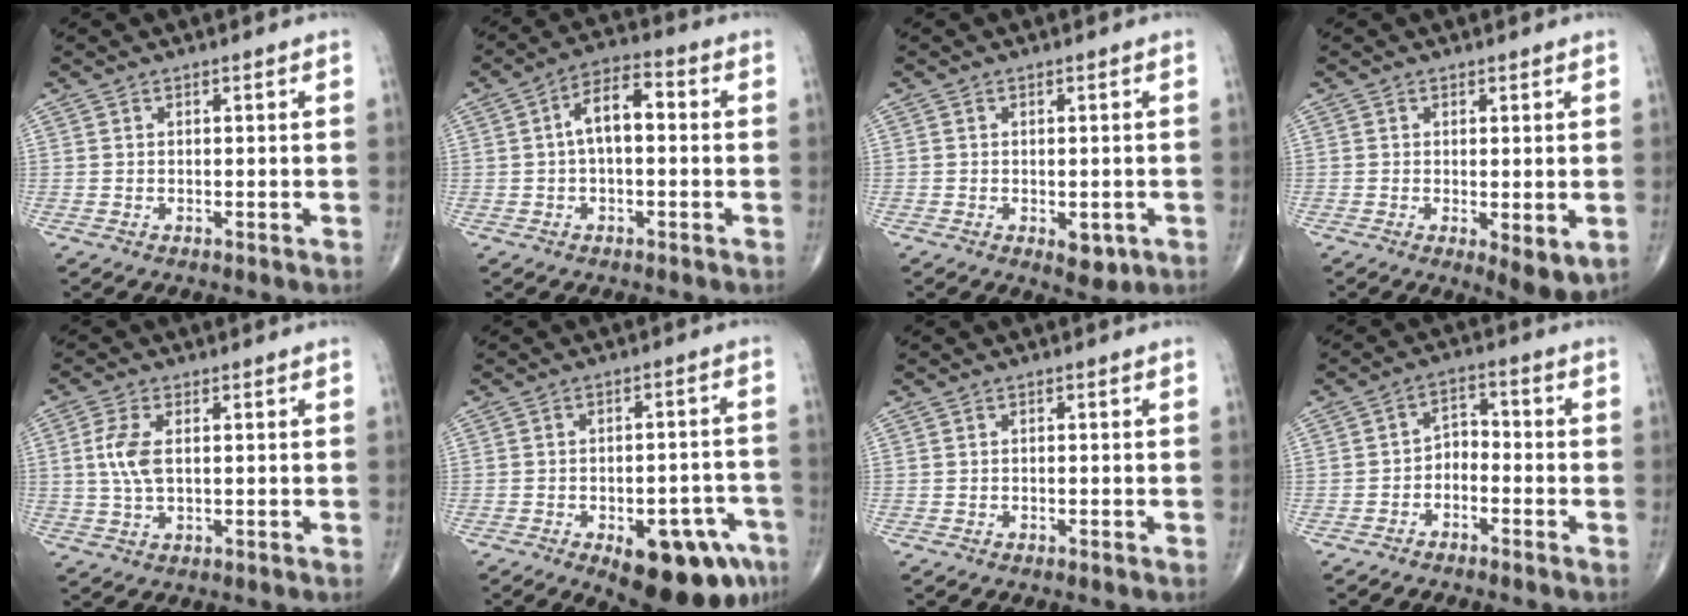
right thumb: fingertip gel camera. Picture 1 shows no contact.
{"total": 7.6, "force": [0.3, 3.8, 6.6], "torque": [-0.104, 0.031, -0.004]}
{"total": 3.8, "force": [-1.2, 2.0, 3.0], "torque": [-0.028, -0.004, -0.009]}
{"total": 5.4, "force": [-1.0, 1.8, 4.9], "torque": [-0.074, -0.019, -0.012]}
{"total": 5.8, "force": [0.8, 2.9, 5.0], "torque": [-0.118, 0.003, 0.014]}
{"total": 16.4, "force": [-8.2, 7.1, 12.3], "torque": [-0.112, 0.038, -0.096]}
{"total": 0.0}
{"total": 4.1, "force": [-2.3, 2.6, 2.2], "torque": [-0.018, 0.033, -0.051]}